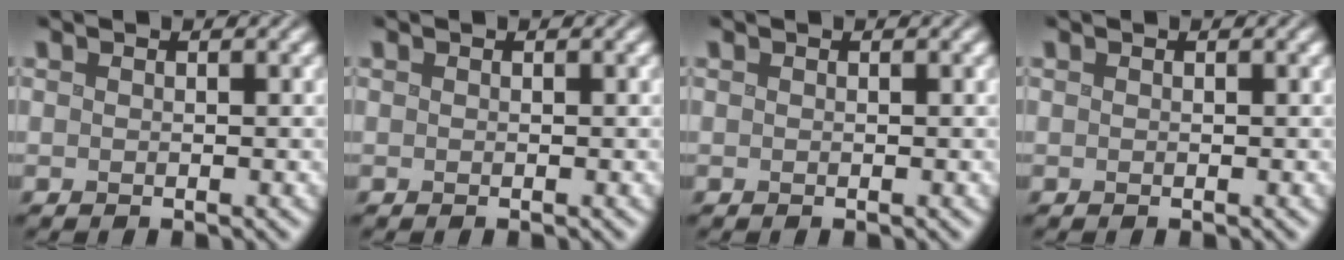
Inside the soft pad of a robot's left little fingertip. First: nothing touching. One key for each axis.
{"total": 0.0}
{"total": 0.0}
{"total": 0.0}